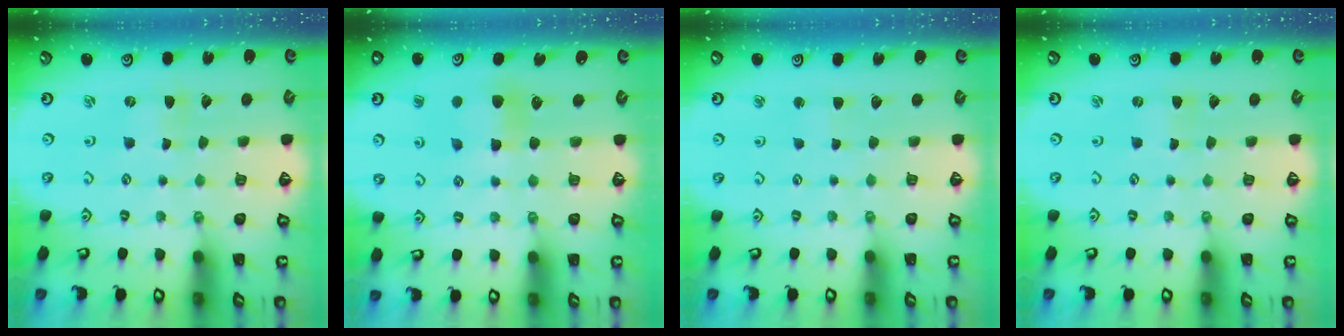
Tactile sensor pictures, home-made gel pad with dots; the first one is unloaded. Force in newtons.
{"total": 6.3, "press": 6.3, "slide": 0.2}
{"total": 1.6, "press": 1.5, "slide": 0.2}
{"total": 0.0}